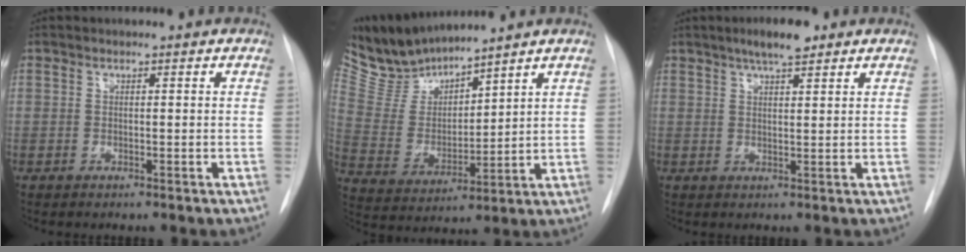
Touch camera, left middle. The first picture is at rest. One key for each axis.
{"total": 8.9, "fx": 8.8, "fy": 0.8, "fz": 1.1, "tx": -0.042, "ty": -0.004, "tz": 0.196}
{"total": 5.1, "fx": 3.5, "fy": 1.1, "fz": 3.5, "tx": -0.061, "ty": 0.007, "tz": 0.055}